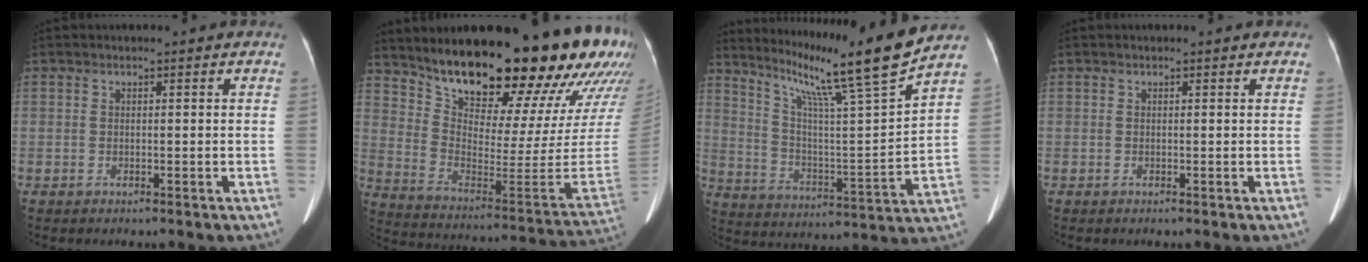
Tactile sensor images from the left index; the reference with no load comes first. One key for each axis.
{"total": 28.5, "fx": 21.8, "fy": 3.7, "fz": 18.0, "tx": -0.290, "ty": -0.101, "tz": 0.308}
{"total": 18.6, "fx": 14.5, "fy": -2.0, "fz": 11.6, "tx": -0.191, "ty": -0.040, "tz": 0.225}
{"total": 1.7, "fx": 1.5, "fy": 0.3, "fz": 0.6, "tx": -0.005, "ty": 0.003, "tz": 0.013}